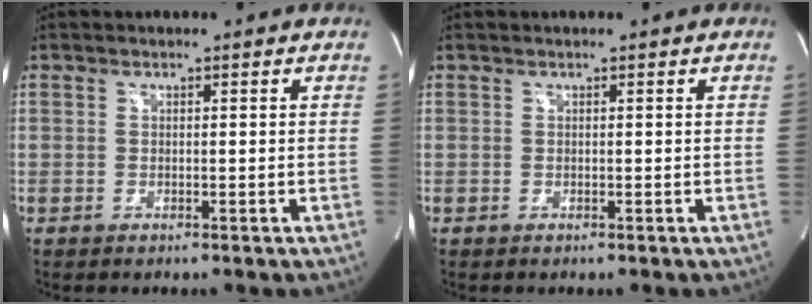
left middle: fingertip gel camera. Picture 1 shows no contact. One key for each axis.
{"total": 0.0}